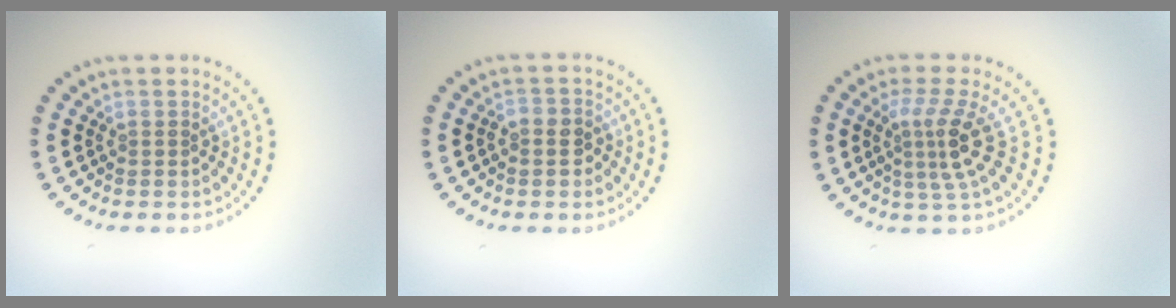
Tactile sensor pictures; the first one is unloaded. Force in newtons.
{"total": 1.9, "press": 1.9, "slide": 0.6}
{"total": 3.6, "press": 2.5, "slide": 2.6}